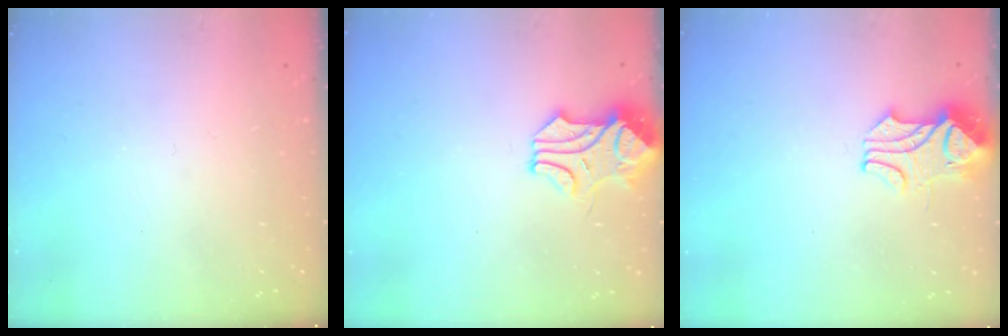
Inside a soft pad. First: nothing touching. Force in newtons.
{"total": 1.1, "press": 0.5, "slide": 1.0}
{"total": 2.1, "press": 1.9, "slide": 0.9}